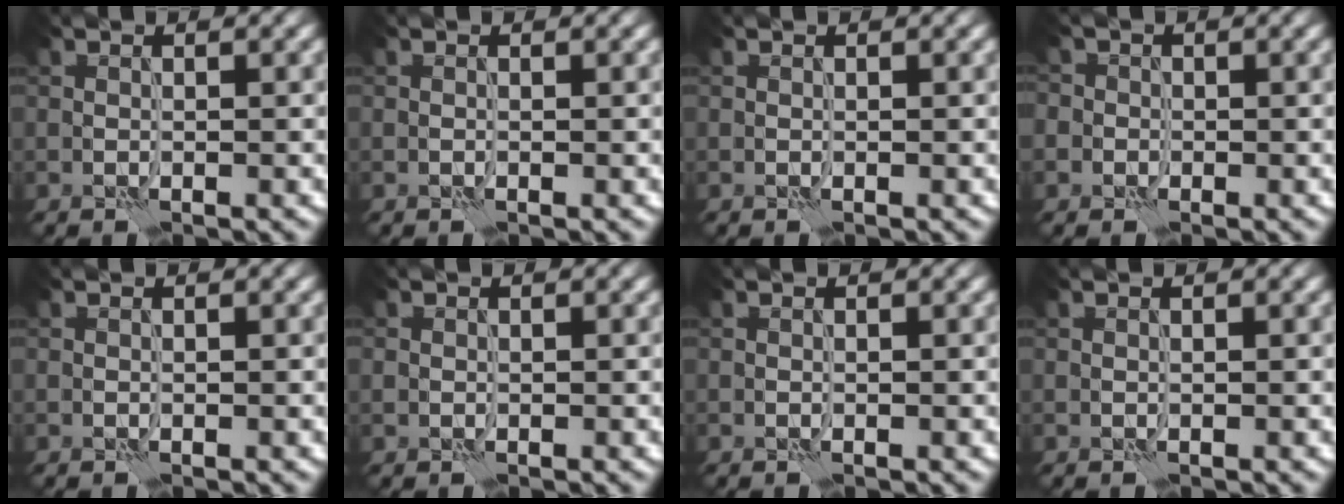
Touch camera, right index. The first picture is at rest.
{"total": 0.0}
{"total": 0.0}
{"total": 1.9, "force": [-0.1, 1.9, 0.2], "torque": [0.022, 0.010, -0.022]}
{"total": 0.0}
{"total": 0.6, "force": [0.0, 0.6, 0.1], "torque": [-0.001, -0.005, 0.000]}
{"total": 0.0}
{"total": 0.0}